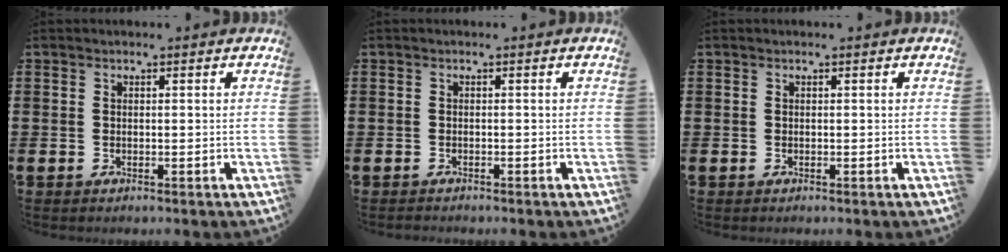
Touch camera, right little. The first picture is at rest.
{"total": 0.0}
{"total": 0.7, "force": [0.6, 0.0, 0.4], "torque": [0.000, -0.002, 0.009]}